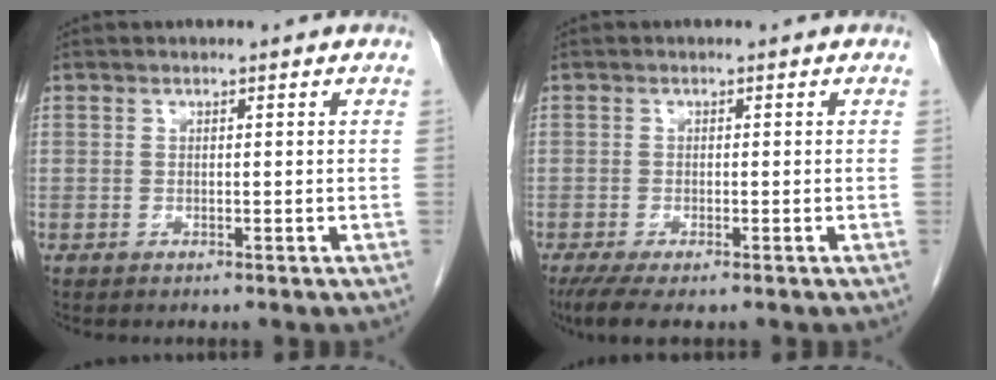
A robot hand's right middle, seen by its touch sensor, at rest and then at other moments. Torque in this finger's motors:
{"motor_torque": [0.53, -0.37, 0.08, 0.04]}